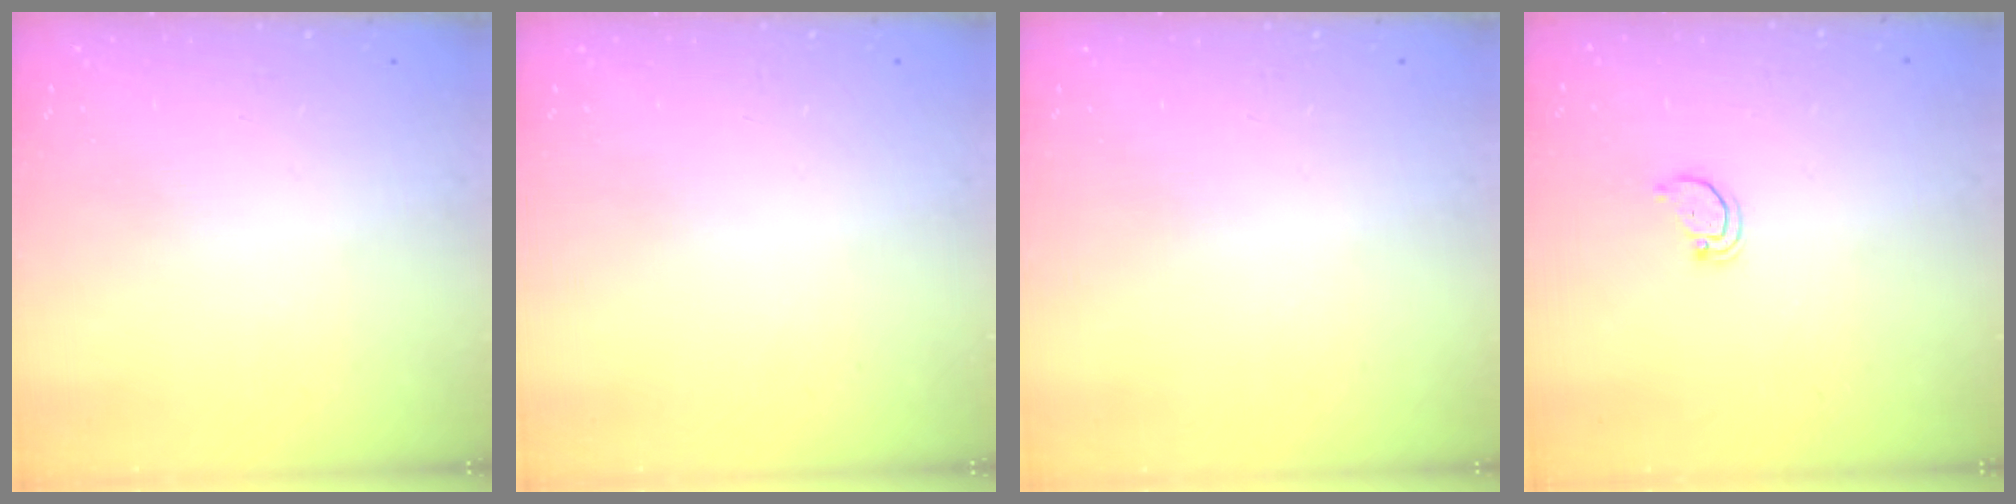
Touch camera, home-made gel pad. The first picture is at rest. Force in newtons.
{"total": 0.0}
{"total": 0.0}
{"total": 2.0, "press": 2.0, "slide": 0.2}